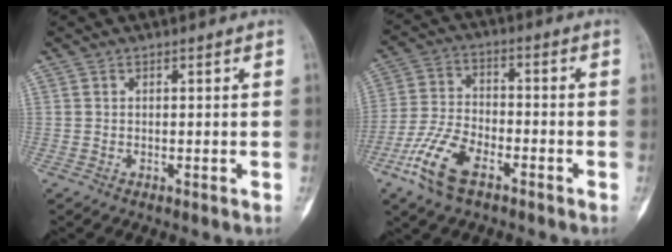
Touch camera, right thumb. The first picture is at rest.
{"total": 11.1, "force": [-6.3, 5.1, 7.6], "torque": [-0.162, 0.019, -0.126]}